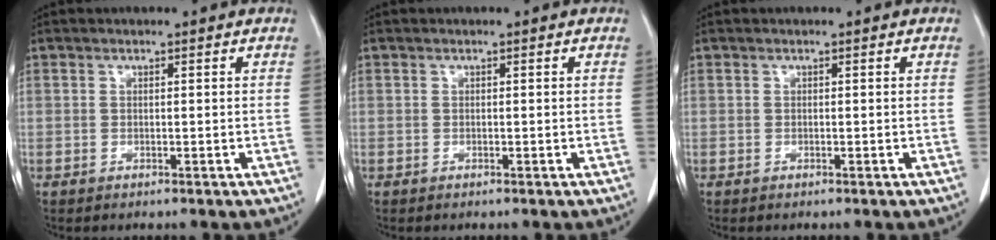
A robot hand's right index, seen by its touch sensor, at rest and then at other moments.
{"total": 0.0}
{"total": 0.0}